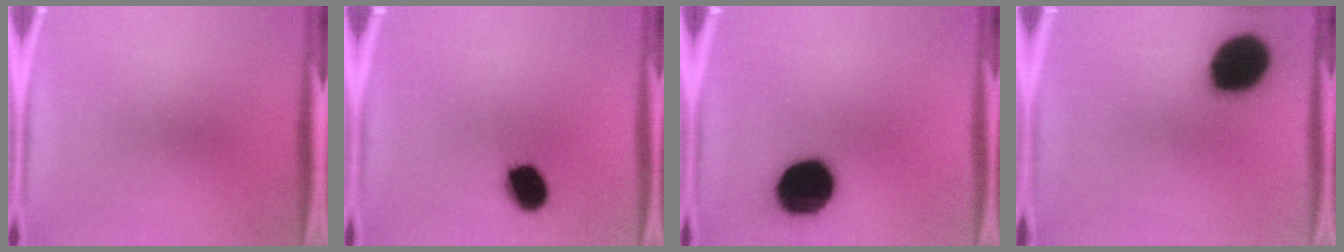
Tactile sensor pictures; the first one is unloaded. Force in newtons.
{"total": 11.8}
{"total": 18.7}
{"total": 18.8}